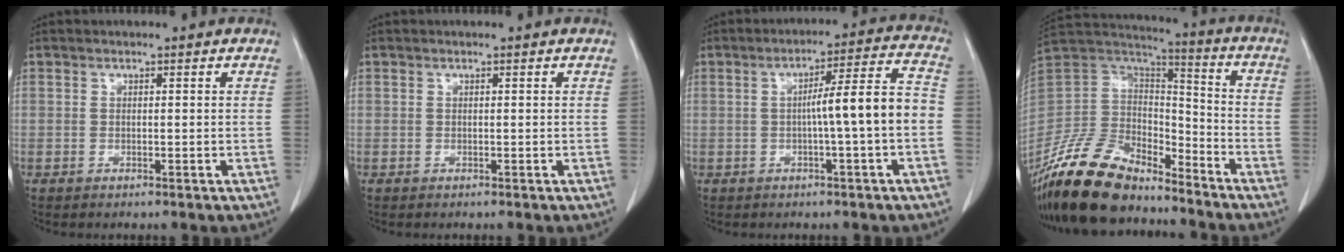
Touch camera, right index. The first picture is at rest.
{"total": 0.0}
{"total": 8.9, "force": [-1.4, -0.4, 8.8], "torque": [-0.128, 0.025, -0.021]}
{"total": 20.5, "force": [-16.8, 7.3, 9.2], "torque": [-0.201, 0.008, -0.320]}